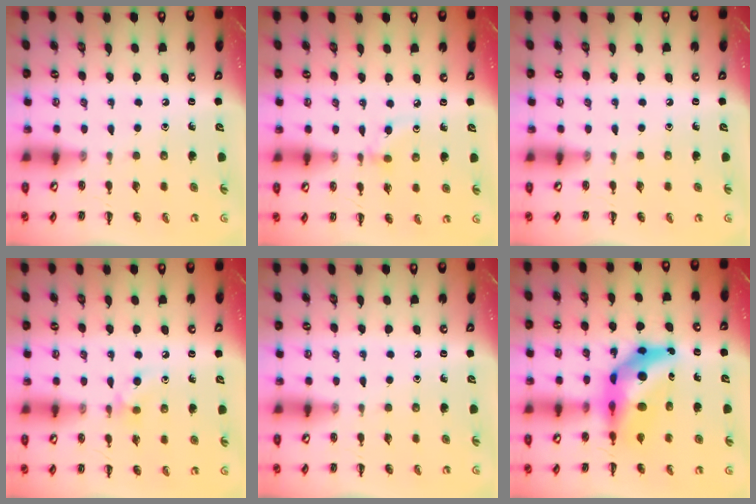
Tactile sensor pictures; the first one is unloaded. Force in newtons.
{"total": 3.4, "press": 3.1, "slide": 1.4}
{"total": 0.0}
{"total": 6.1, "press": 5.8, "slide": 2.1}
{"total": 0.0}
{"total": 11.3, "press": 10.7, "slide": 3.5}